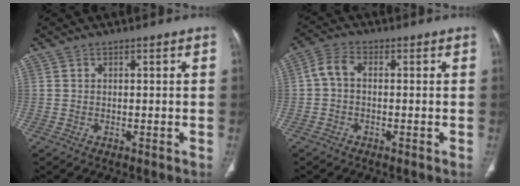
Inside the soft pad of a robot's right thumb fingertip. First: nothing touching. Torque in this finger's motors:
{"motor_torque": [0.27, 0.53, 0.33, -0.25, 0.15]}